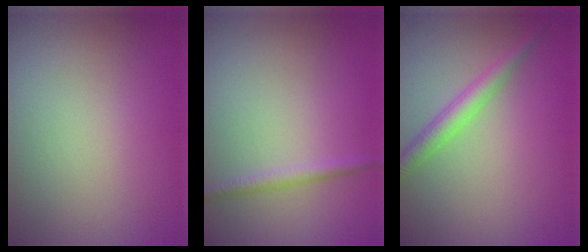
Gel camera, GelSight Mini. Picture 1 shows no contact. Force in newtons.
{"total": 1.3, "press": 1.3, "slide": 0.1}
{"total": 2.5, "press": 2.5, "slide": 0.1}